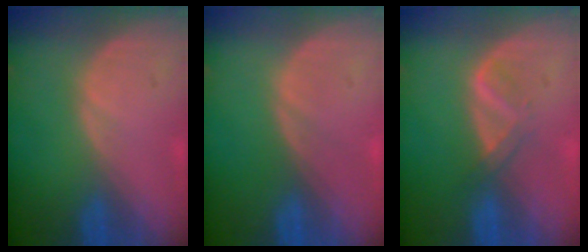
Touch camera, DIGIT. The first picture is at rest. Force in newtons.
{"total": 0.0}
{"total": 2.1, "press": 2.1, "slide": 0.2}